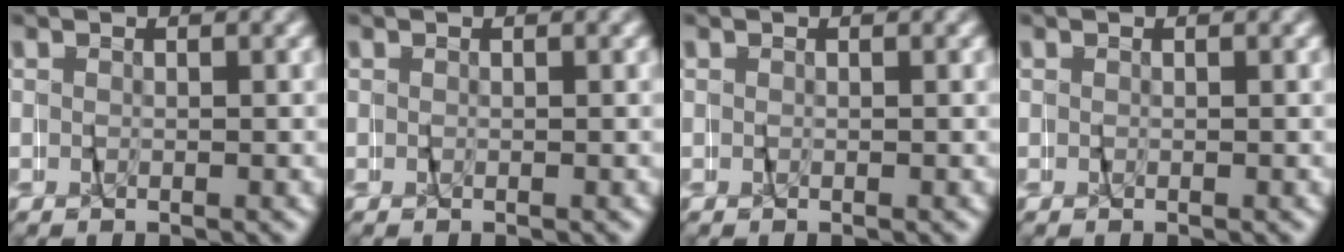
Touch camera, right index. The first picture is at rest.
{"total": 0.0}
{"total": 0.0}
{"total": 0.0}